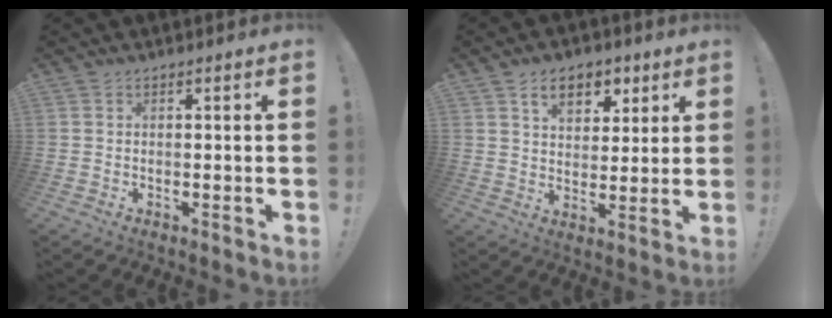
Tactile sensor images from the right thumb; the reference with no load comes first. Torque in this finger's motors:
{"motor_torque": [0.08, 0.14, 0.07, 0.20, 0.01]}